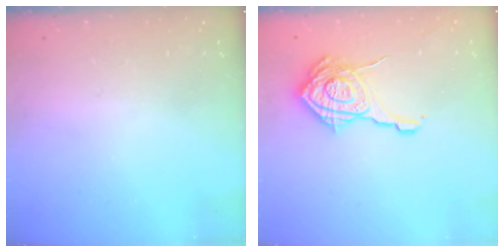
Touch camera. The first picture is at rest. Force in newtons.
{"total": 17.3, "press": 17.3, "slide": 0.6}